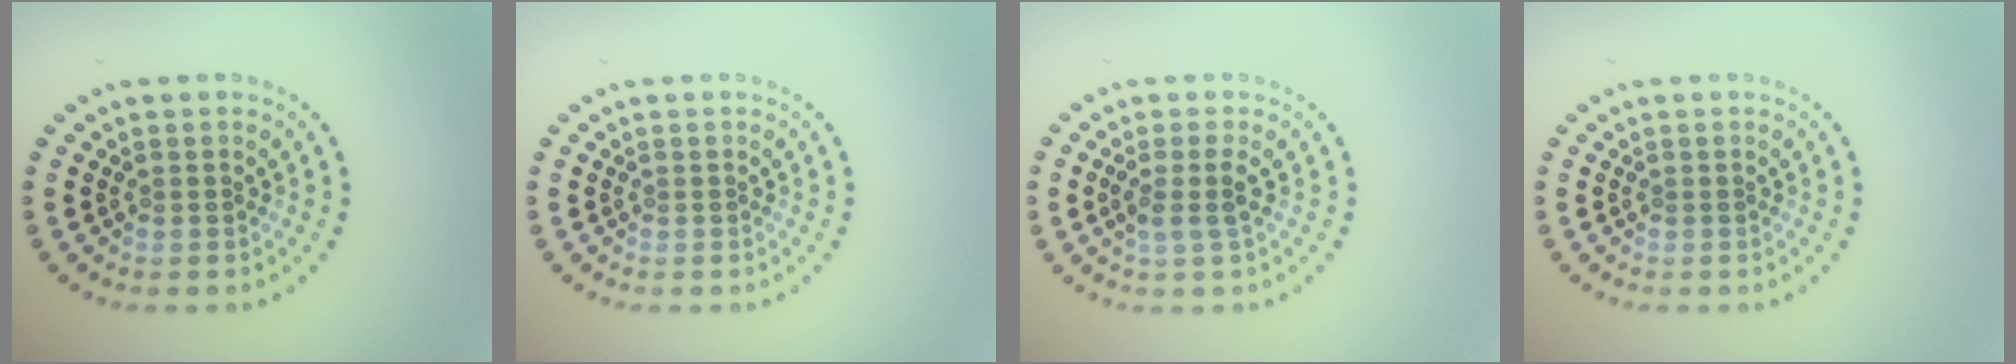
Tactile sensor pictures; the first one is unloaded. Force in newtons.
{"total": 0.0}
{"total": 1.8, "press": 1.4, "slide": 1.1}
{"total": 0.0}